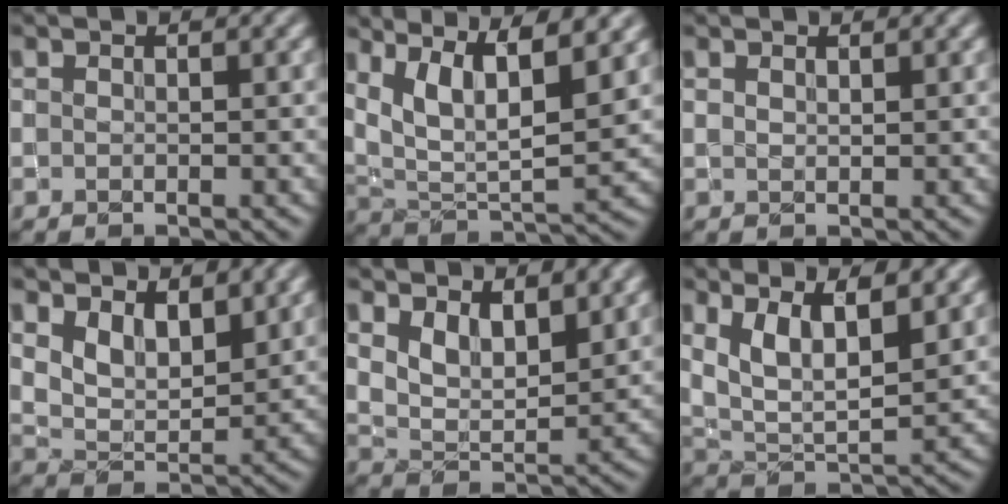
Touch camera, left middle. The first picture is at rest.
{"total": 10.3, "force": [5.8, 3.4, 7.7], "torque": [-0.155, 0.016, 0.090]}
{"total": 0.8, "force": [0.7, 0.2, 0.2], "torque": [-0.006, 0.000, 0.015]}
{"total": 4.6, "force": [3.0, 2.2, 2.6], "torque": [-0.058, -0.012, 0.052]}
{"total": 4.6, "force": [3.0, 2.0, 2.9], "torque": [-0.059, -0.011, 0.053]}
{"total": 7.4, "force": [3.9, 2.9, 5.6], "torque": [-0.101, 0.004, 0.063]}